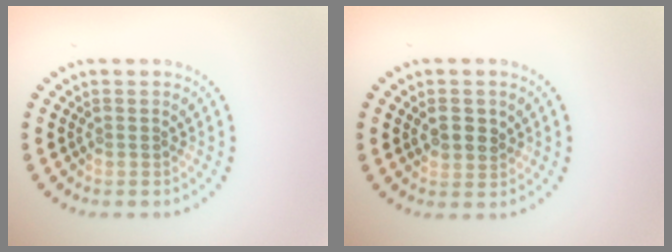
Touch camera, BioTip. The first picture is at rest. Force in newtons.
{"total": 2.2, "press": 2.1, "slide": 0.6}